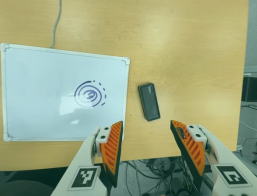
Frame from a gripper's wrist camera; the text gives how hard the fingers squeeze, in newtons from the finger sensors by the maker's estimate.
{"total": 0.0}